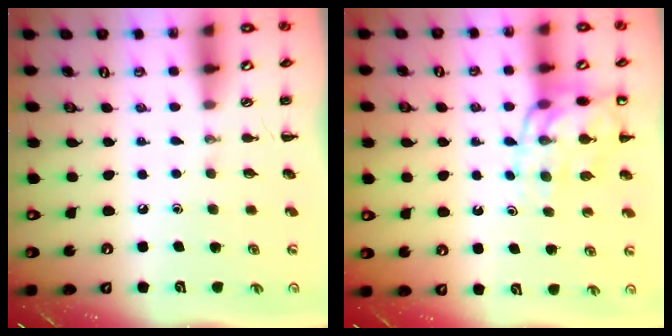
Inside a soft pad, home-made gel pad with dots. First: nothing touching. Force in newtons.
{"total": 12.4, "press": 12.1, "slide": 2.7}